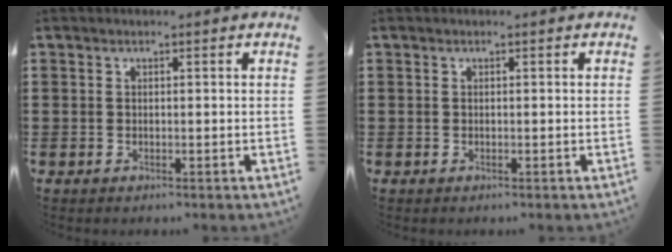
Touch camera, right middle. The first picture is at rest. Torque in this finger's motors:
{"motor_torque": [-1.55, 0.59, -0.02, -0.01]}